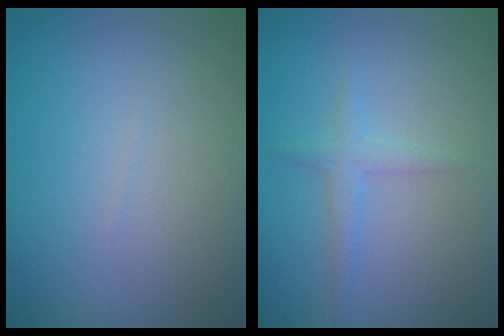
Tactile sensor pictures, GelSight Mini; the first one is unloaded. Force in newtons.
{"total": 1.5, "press": 1.5, "slide": 0.1}